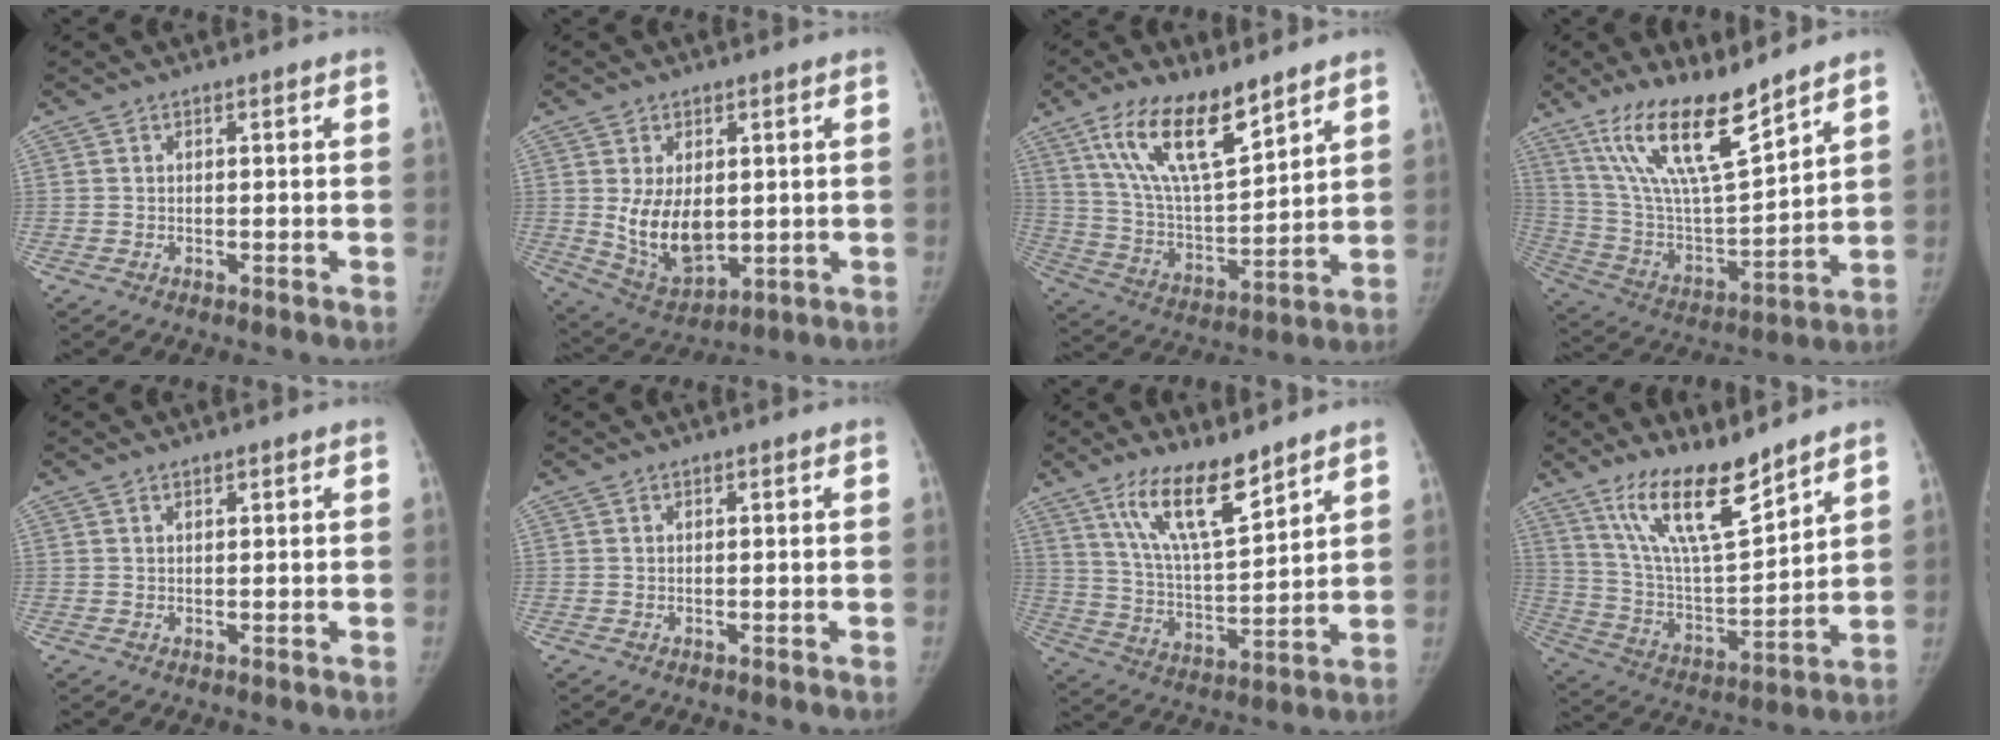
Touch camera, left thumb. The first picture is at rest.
{"total": 11.1, "force": [0.5, 6.9, 8.7], "torque": [-0.128, -0.018, 0.033]}
{"total": 17.1, "force": [10.6, 6.0, 12.0], "torque": [-0.192, -0.052, 0.209]}
{"total": 18.8, "force": [13.1, 4.4, 12.8], "torque": [-0.211, -0.068, 0.255]}
{"total": 0.8, "force": [0.6, 0.3, 0.4], "torque": [-0.005, -0.003, 0.010]}
{"total": 0.0}
{"total": 13.6, "force": [9.3, 3.7, 9.2], "torque": [-0.148, -0.062, 0.183]}
{"total": 16.5, "force": [12.0, 4.2, 10.6], "torque": [-0.164, -0.074, 0.232]}